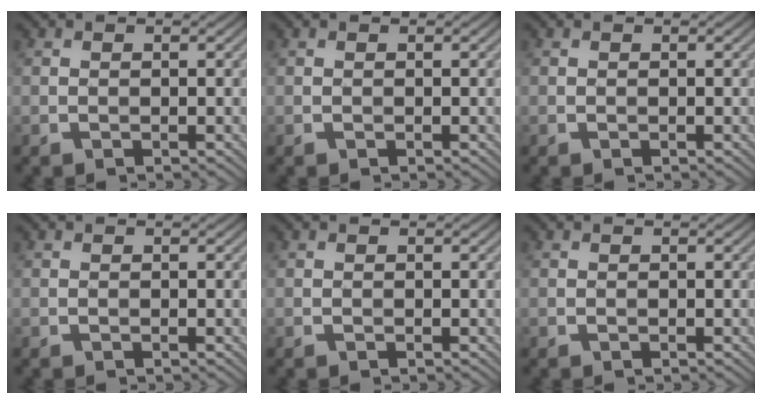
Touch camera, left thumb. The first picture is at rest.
{"total": 0.0}
{"total": 0.0}
{"total": 0.0}
{"total": 0.0}
{"total": 0.0}